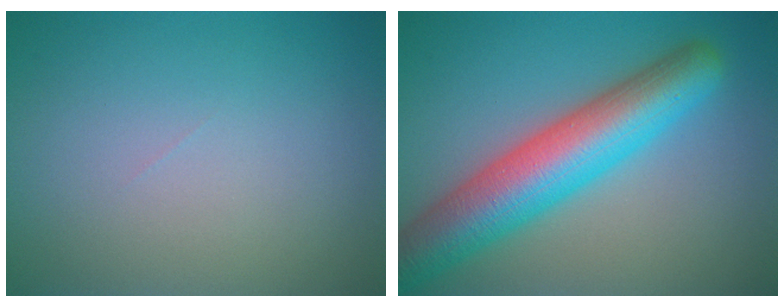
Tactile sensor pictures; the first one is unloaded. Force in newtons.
{"total": 9.4, "press": 9.4, "slide": 0.3}